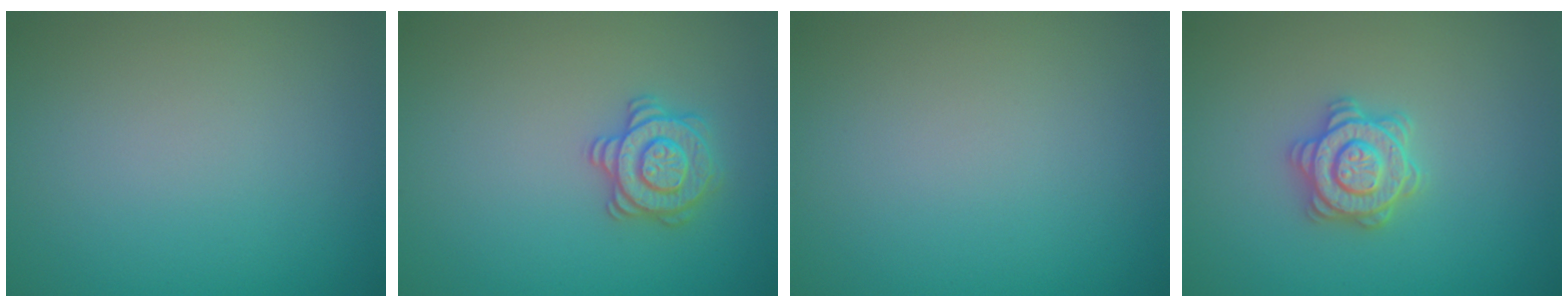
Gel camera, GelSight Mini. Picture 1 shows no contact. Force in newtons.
{"total": 2.8, "press": 2.8, "slide": 0.4}
{"total": 0.0}
{"total": 3.3, "press": 3.2, "slide": 0.9}